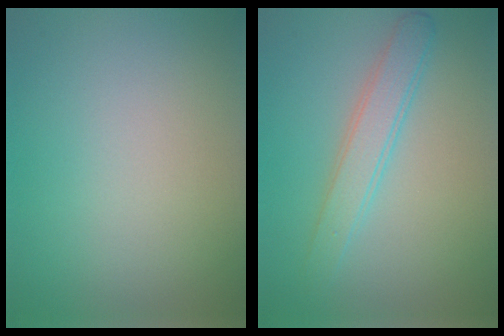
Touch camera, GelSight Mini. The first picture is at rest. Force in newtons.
{"total": 2.8, "press": 2.8, "slide": 0.2}